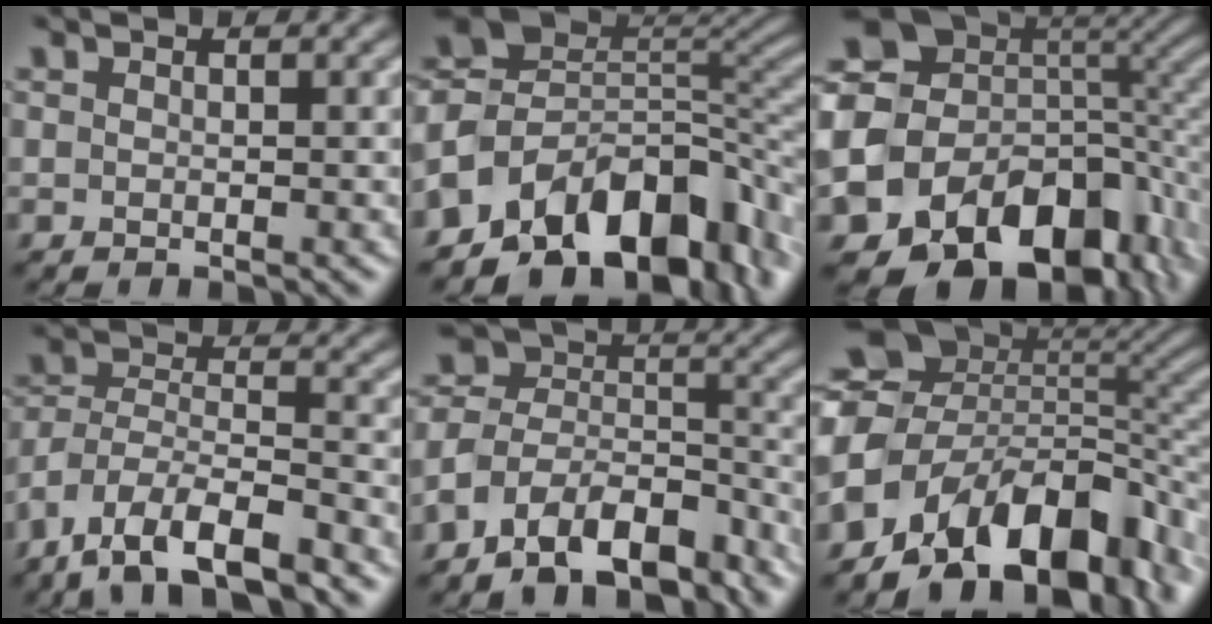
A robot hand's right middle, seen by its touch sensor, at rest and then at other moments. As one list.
[{"total": 12.8, "force": [-6.8, 7.6, 7.8], "torque": [-0.118, 0.012, -0.131]}, {"total": 16.9, "force": [-6.0, 12.4, 9.7], "torque": [-0.171, -0.019, -0.072]}, {"total": 11.6, "force": [-8.8, 4.6, 6.0], "torque": [-0.111, -0.017, -0.154]}, {"total": 11.3, "force": [-8.0, 5.8, 5.5], "torque": [-0.097, 0.007, -0.148]}, {"total": 15.0, "force": [-5.8, 9.5, 10.1], "torque": [-0.164, 0.002, -0.098]}]